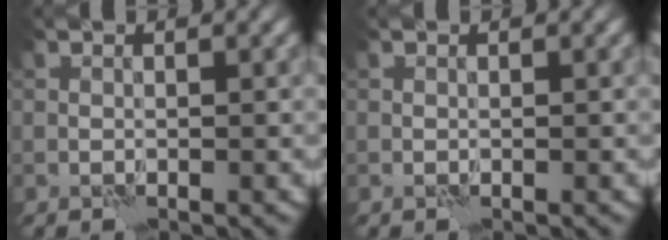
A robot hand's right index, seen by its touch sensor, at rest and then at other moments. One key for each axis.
{"total": 0.0}